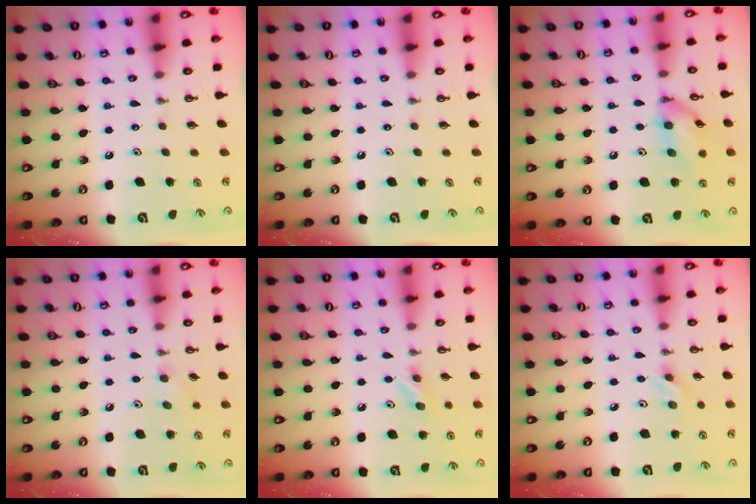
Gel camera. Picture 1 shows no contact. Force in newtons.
{"total": 0.0}
{"total": 13.3, "press": 13.2, "slide": 0.8}
{"total": 6.0, "press": 5.7, "slide": 1.9}
{"total": 5.4, "press": 5.4, "slide": 0.5}
{"total": 7.0, "press": 6.4, "slide": 2.7}